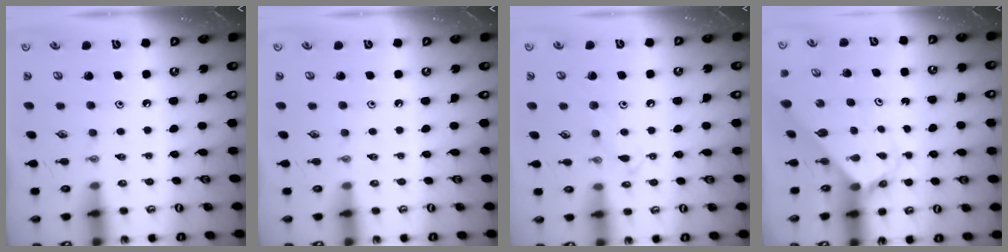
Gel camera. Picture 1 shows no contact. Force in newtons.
{"total": 0.0}
{"total": 9.2, "press": 9.2, "slide": 0.7}
{"total": 2.6, "press": 2.6, "slide": 0.2}